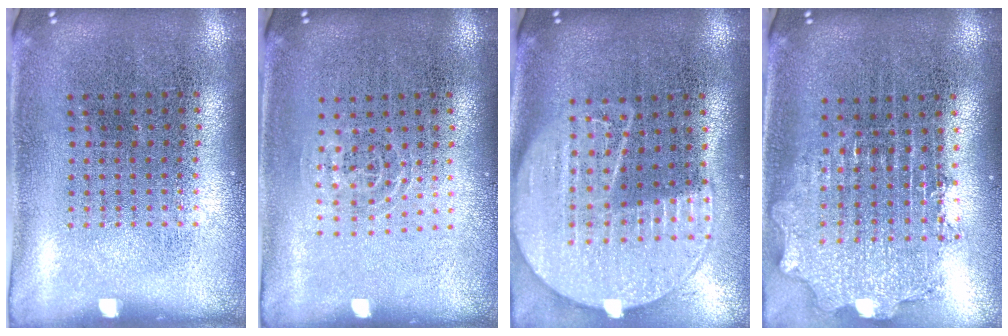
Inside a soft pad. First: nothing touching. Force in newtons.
{"total": 1.0, "press": 0.5, "slide": 0.8}
{"total": 2.1, "press": 1.9, "slide": 1.0}
{"total": 2.0, "press": 1.6, "slide": 1.2}